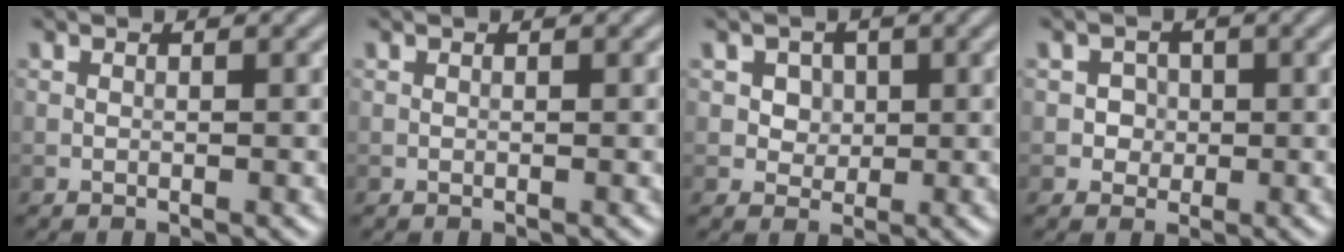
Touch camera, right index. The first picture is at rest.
{"total": 0.0}
{"total": 2.8, "force": [1.0, 2.3, 1.3], "torque": [-0.022, 0.000, 0.020]}
{"total": 1.7, "force": [0.0, 1.6, 0.5], "torque": [0.012, 0.001, 0.001]}